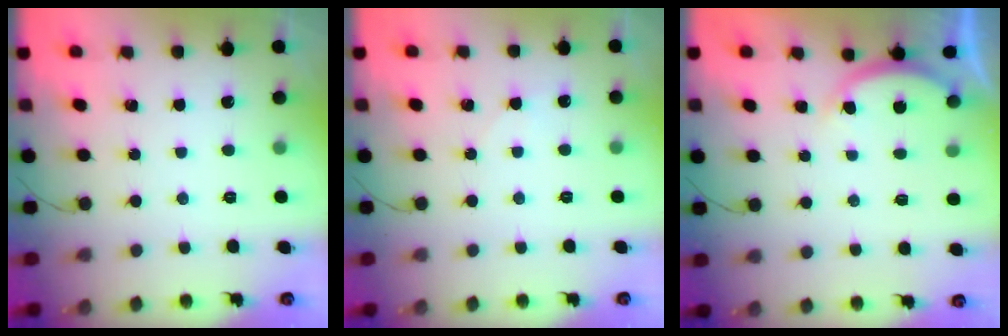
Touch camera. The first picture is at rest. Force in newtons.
{"total": 3.0, "press": 2.6, "slide": 1.5}
{"total": 3.9, "press": 3.9, "slide": 0.7}